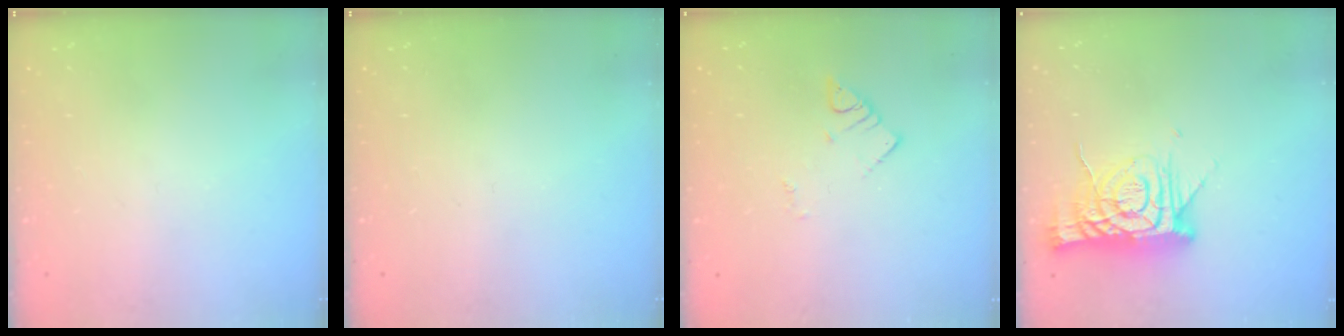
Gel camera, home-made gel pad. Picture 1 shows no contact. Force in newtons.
{"total": 0.0}
{"total": 2.7, "press": 2.7, "slide": 0.4}
{"total": 12.7, "press": 12.7, "slide": 1.2}